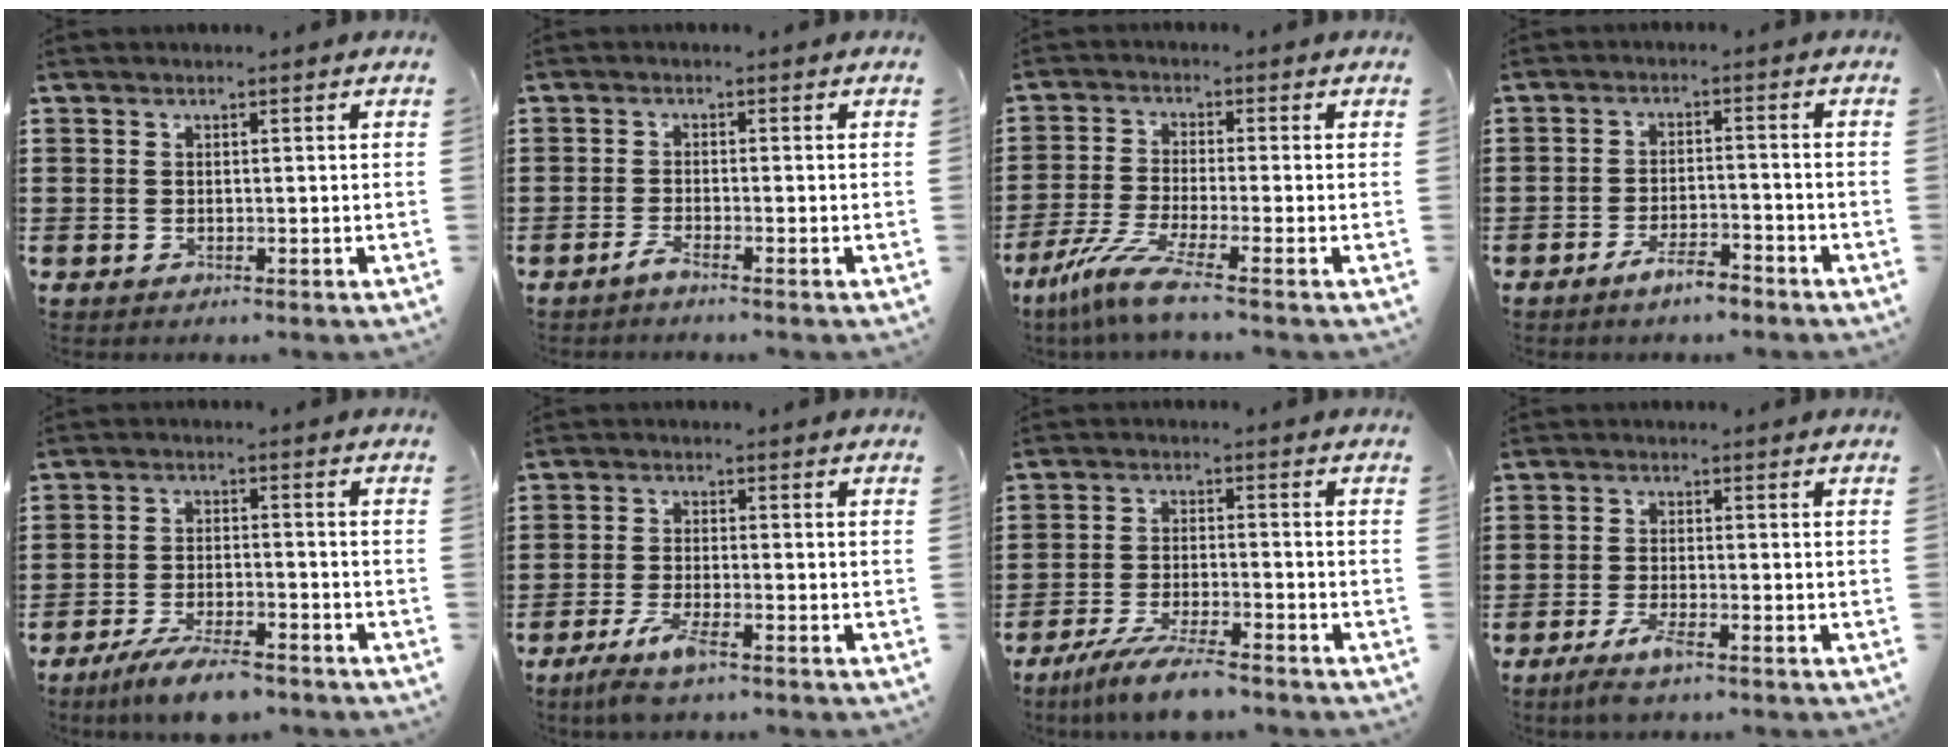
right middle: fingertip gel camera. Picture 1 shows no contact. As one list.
[{"total": 1.6, "force": [-1.2, -0.1, 1.0], "torque": [-0.016, -0.002, -0.023]}, {"total": 6.4, "force": [-4.4, 0.0, 4.7], "torque": [-0.112, -0.022, -0.088]}, {"total": 4.3, "force": [-3.4, 0.8, 2.4], "torque": [-0.046, 0.005, -0.066]}, {"total": 6.3, "force": [-5.3, 0.8, 3.4], "torque": [-0.072, -0.007, -0.100]}, {"total": 4.7, "force": [-3.2, 0.6, 3.5], "torque": [-0.075, -0.011, -0.059]}, {"total": 6.6, "force": [-5.5, 0.3, 3.6], "torque": [-0.081, -0.015, -0.107]}, {"total": 3.6, "force": [-2.3, 0.4, 2.7], "torque": [-0.057, -0.006, -0.043]}]